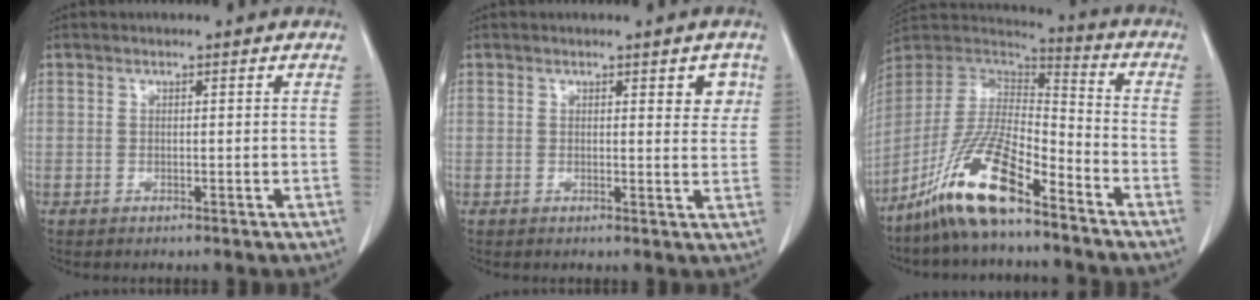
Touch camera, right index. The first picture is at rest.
{"total": 3.5, "force": [1.5, 1.3, 2.9], "torque": [-0.030, -0.002, 0.014]}
{"total": 14.8, "force": [-10.1, 2.9, 10.4], "torque": [-0.209, 0.001, -0.190]}